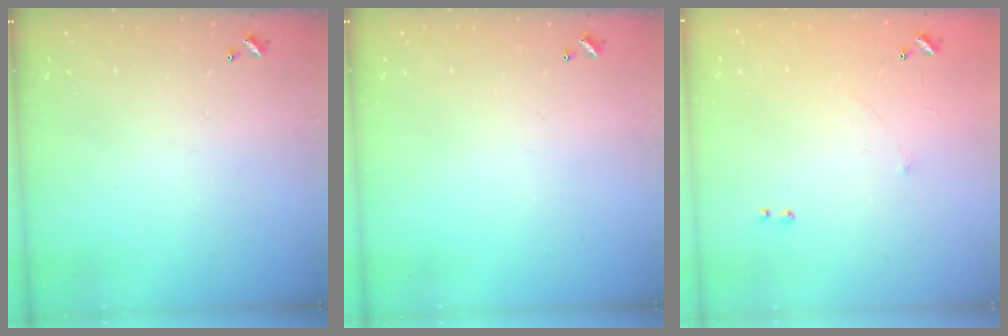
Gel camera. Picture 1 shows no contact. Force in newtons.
{"total": 0.0}
{"total": 6.1, "press": 6.0, "slide": 0.8}